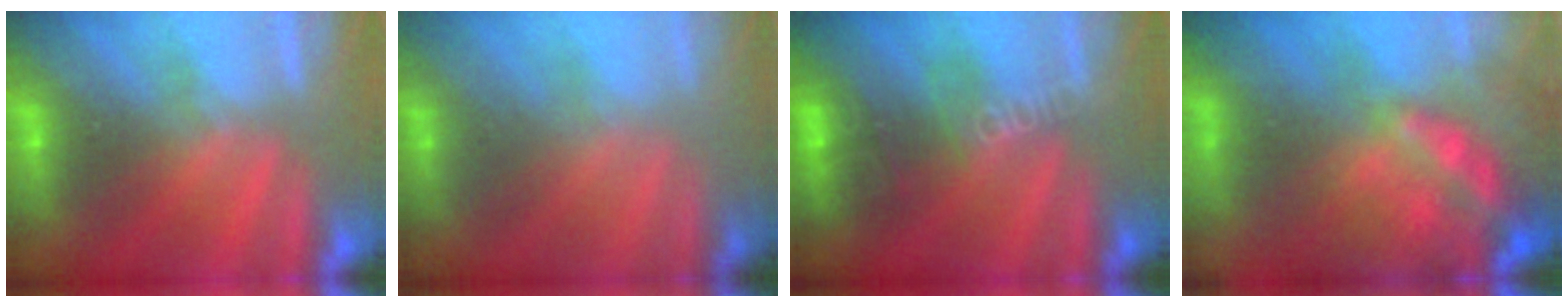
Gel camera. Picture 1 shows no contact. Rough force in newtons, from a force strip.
{"total": 1.6}
{"total": 2.6}
{"total": 9.8}